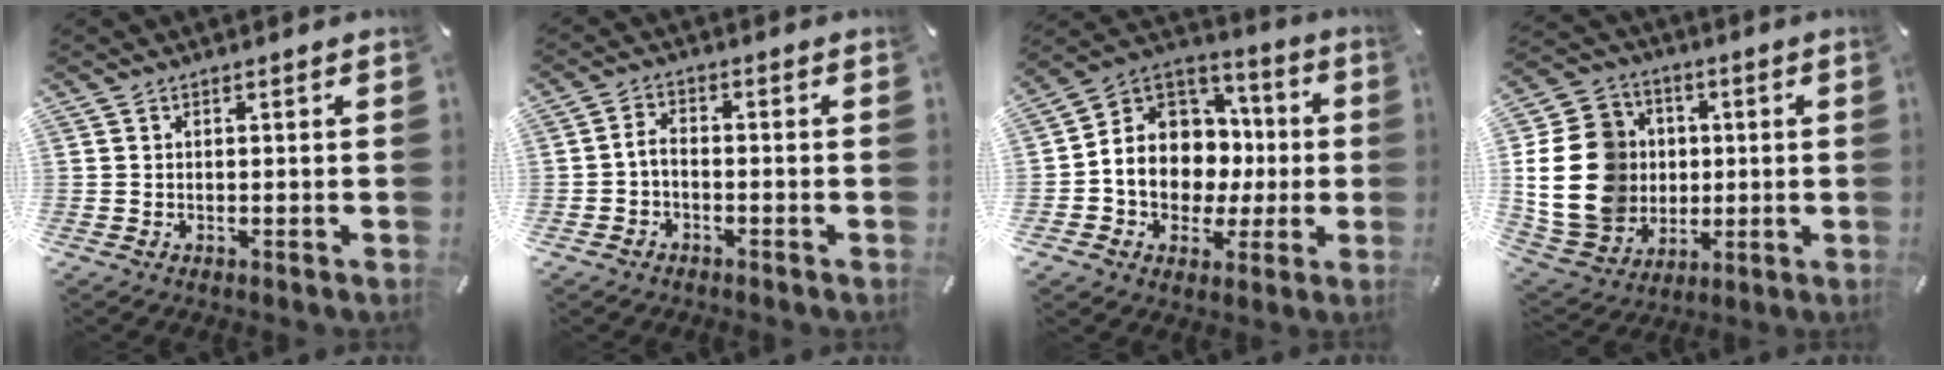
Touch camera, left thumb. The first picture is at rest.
{"total": 3.3, "force": [-1.3, 2.2, 2.0], "torque": [-0.045, 0.009, -0.029]}
{"total": 12.1, "force": [-0.9, 11.0, 4.9], "torque": [-0.107, -0.017, -0.007]}
{"total": 19.7, "force": [0.4, 16.9, 10.0], "torque": [-0.211, 0.008, 0.014]}